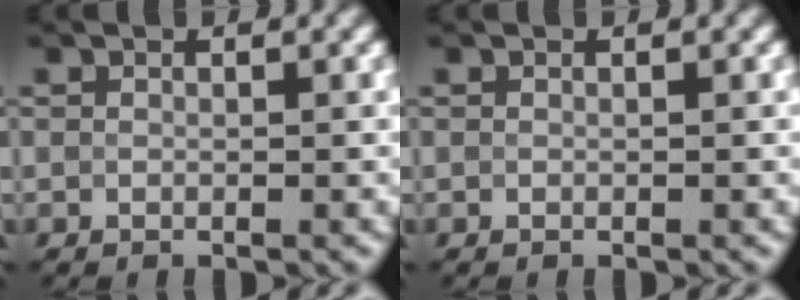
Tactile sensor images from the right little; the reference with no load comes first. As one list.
[{"total": 0.0}]